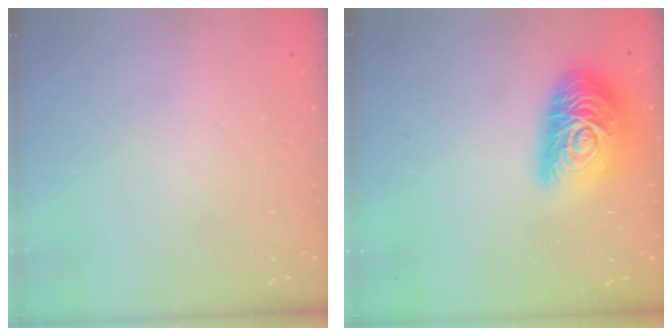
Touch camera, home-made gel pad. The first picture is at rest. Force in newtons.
{"total": 18.2, "press": 18.1, "slide": 1.1}